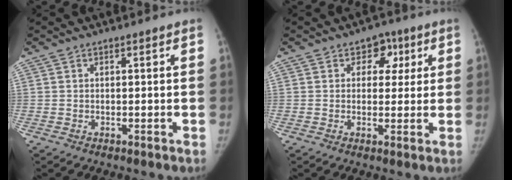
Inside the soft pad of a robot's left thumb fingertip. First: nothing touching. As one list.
[{"total": 5.2, "force": [2.0, 4.1, 2.5], "torque": [0.006, -0.002, 0.021]}]